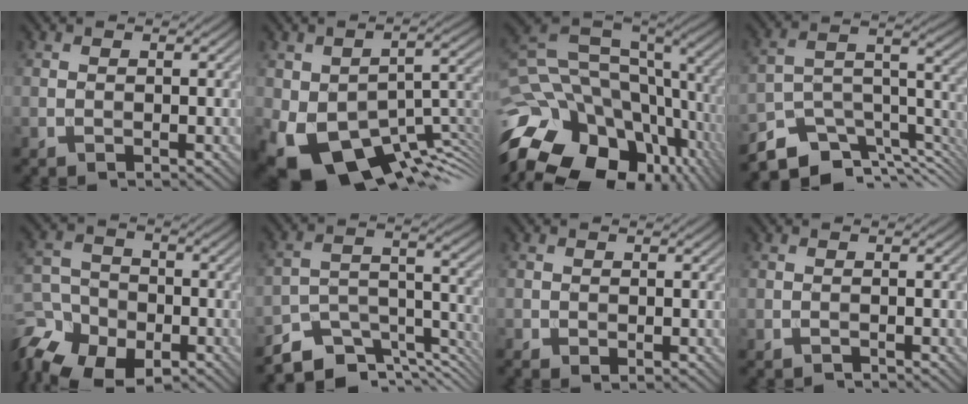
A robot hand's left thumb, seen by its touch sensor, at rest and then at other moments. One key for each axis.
{"total": 15.7, "fx": -7.3, "fy": 8.7, "fz": 10.9, "tx": -0.198, "ty": -0.038, "tz": -0.106}
{"total": 22.7, "fx": -10.8, "fy": 16.3, "fz": 11.6, "tx": -0.223, "ty": -0.048, "tz": -0.162}
{"total": 11.1, "fx": -8.9, "fy": 4.1, "fz": 5.1, "tx": -0.105, "ty": -0.011, "tz": -0.150}
{"total": 15.0, "fx": -9.6, "fy": 10.1, "fz": 5.6, "tx": -0.140, "ty": -0.059, "tz": -0.153}
{"total": 9.7, "fx": -8.2, "fy": 3.5, "fz": 3.8, "tx": -0.078, "ty": -0.010, "tz": -0.147}
{"total": 1.0, "fx": -0.4, "fy": 0.7, "fz": 0.5, "tx": -0.011, "ty": -0.006, "tz": -0.006}
{"total": 0.7, "fx": -0.6, "fy": 0.1, "fz": 0.0, "tx": 0.001, "ty": -0.002, "tz": -0.013}